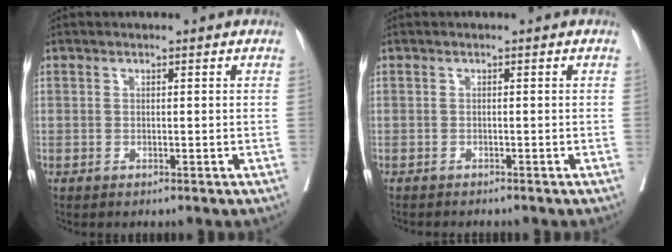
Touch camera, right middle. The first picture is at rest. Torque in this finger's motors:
{"motor_torque": [0.15, -0.19, 0.02, 0.01]}